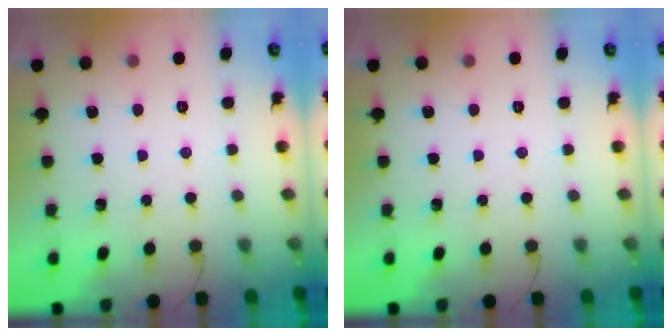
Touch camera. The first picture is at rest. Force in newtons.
{"total": 0.0}